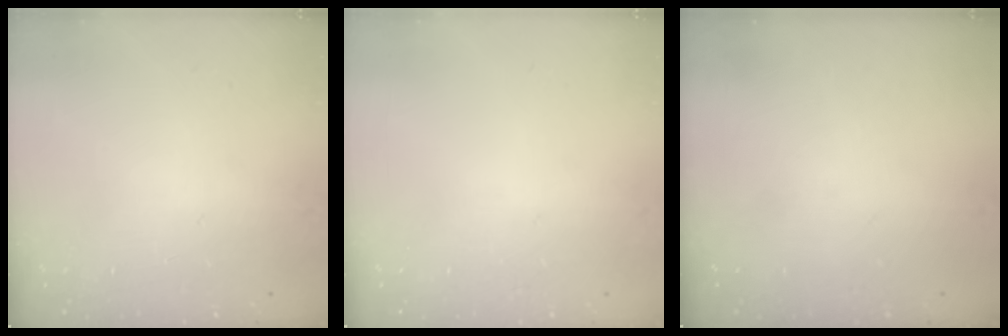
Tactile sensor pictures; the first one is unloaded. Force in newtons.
{"total": 0.0}
{"total": 0.0}